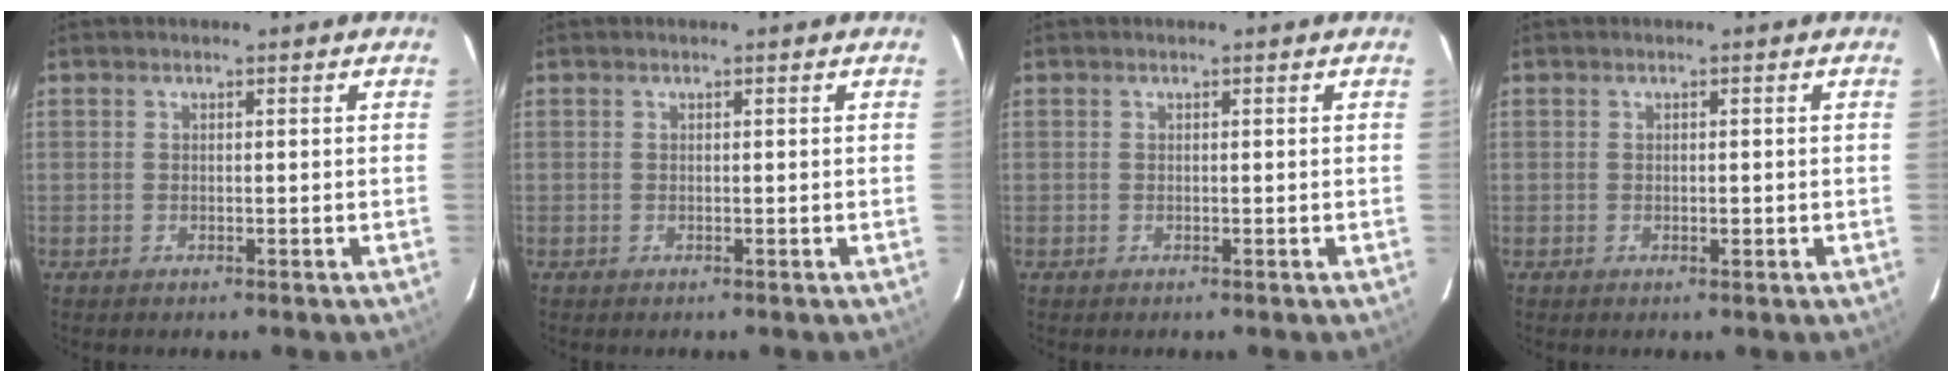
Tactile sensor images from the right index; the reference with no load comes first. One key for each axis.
{"total": 0.0}
{"total": 0.0}
{"total": 1.1, "fx": -0.3, "fy": 0.4, "fz": 1.0, "tx": -0.018, "ty": -0.001, "tz": -0.003}